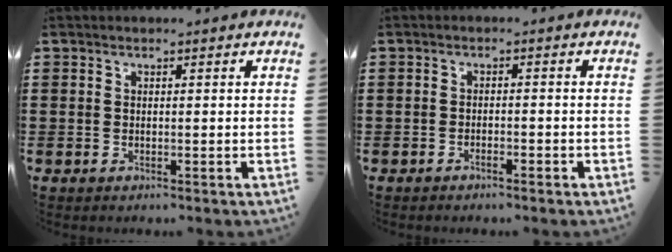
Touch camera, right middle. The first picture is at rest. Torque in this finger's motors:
{"motor_torque": [0.02, -0.01, -0.04, -0.01]}